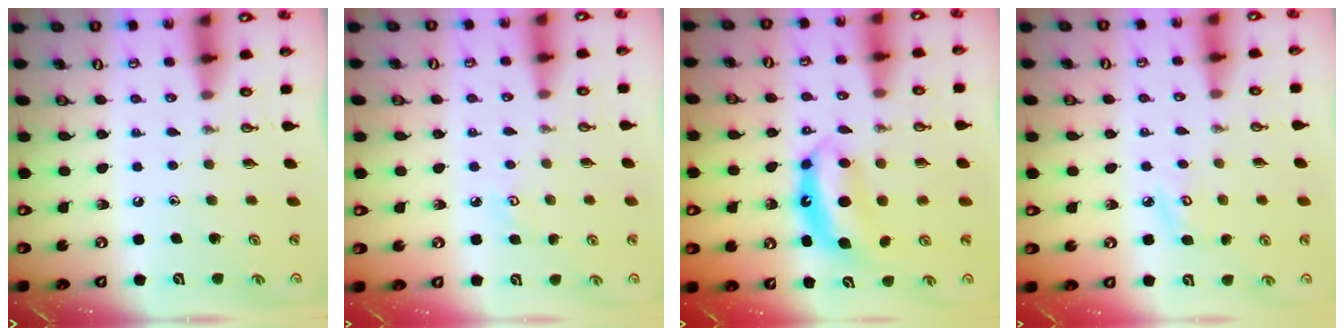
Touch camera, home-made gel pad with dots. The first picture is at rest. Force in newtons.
{"total": 2.8, "press": 2.8, "slide": 0.3}
{"total": 7.5, "press": 7.5, "slide": 0.4}
{"total": 4.6, "press": 4.6, "slide": 0.4}